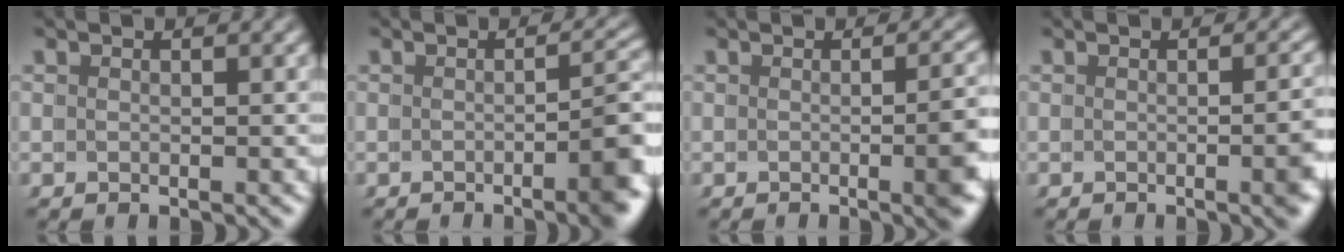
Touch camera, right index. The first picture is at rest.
{"total": 4.0, "force": [-1.8, 0.1, 3.6], "torque": [-0.028, 0.004, -0.031]}
{"total": 3.9, "force": [-1.0, 0.1, 3.7], "torque": [-0.030, 0.002, -0.017]}
{"total": 2.6, "force": [-0.7, 0.0, 2.5], "torque": [-0.016, 0.003, -0.013]}